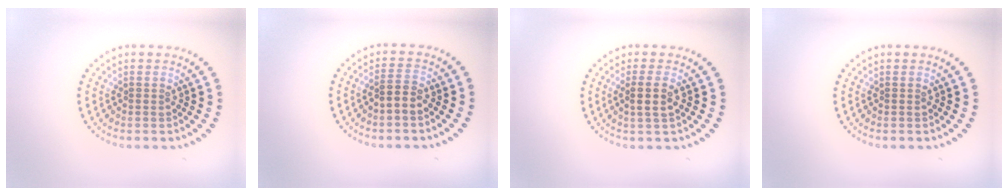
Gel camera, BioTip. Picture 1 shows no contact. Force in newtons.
{"total": 1.7, "press": 1.6, "slide": 0.8}
{"total": 2.1, "press": 1.9, "slide": 0.9}
{"total": 0.0}